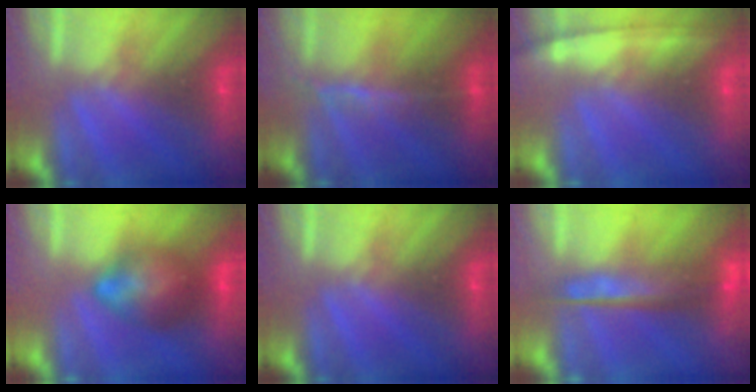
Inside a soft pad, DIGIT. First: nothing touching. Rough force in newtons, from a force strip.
{"total": 2.4}
{"total": 1.3}
{"total": 7.8}
{"total": 0.0}
{"total": 7.8}